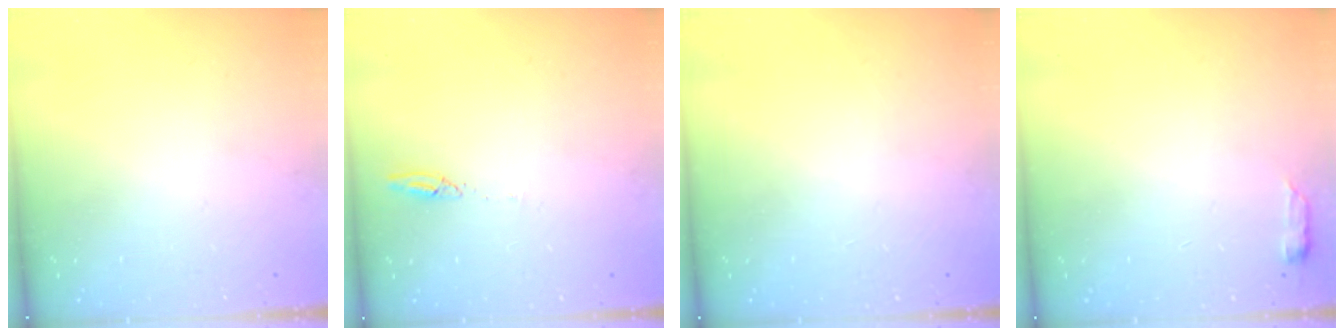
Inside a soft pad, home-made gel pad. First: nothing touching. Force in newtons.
{"total": 2.7, "press": 2.7, "slide": 0.2}
{"total": 0.0}
{"total": 2.9, "press": 2.8, "slide": 0.6}